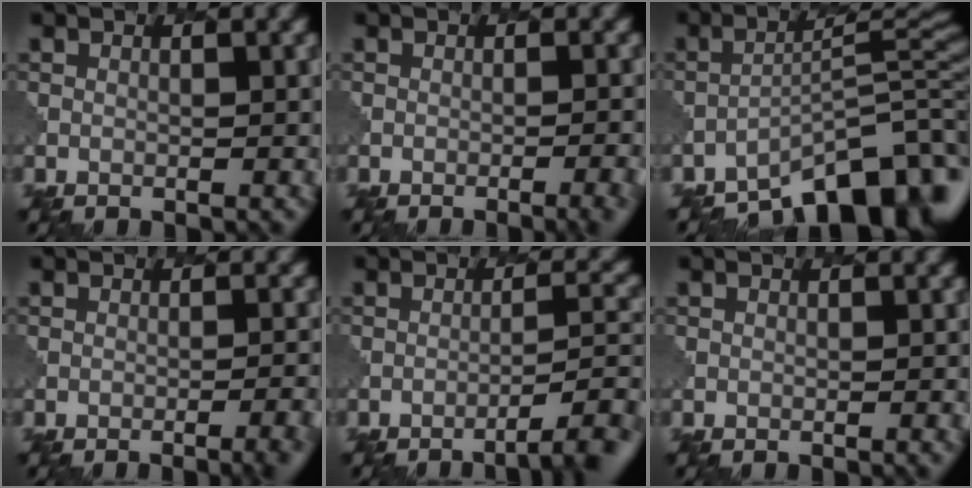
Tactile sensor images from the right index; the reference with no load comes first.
{"total": 4.2, "force": [-2.3, 1.5, 3.2], "torque": [-0.016, 0.012, -0.027]}
{"total": 11.4, "force": [-8.8, 3.4, 6.4], "torque": [-0.085, 0.007, -0.147]}
{"total": 4.8, "force": [-2.8, 1.7, 3.5], "torque": [-0.021, 0.011, -0.032]}
{"total": 5.6, "force": [-3.8, 1.1, 3.9], "torque": [-0.051, 0.010, -0.055]}
{"total": 1.0, "force": [-0.3, 0.4, 0.9], "torque": [-0.003, 0.004, -0.004]}